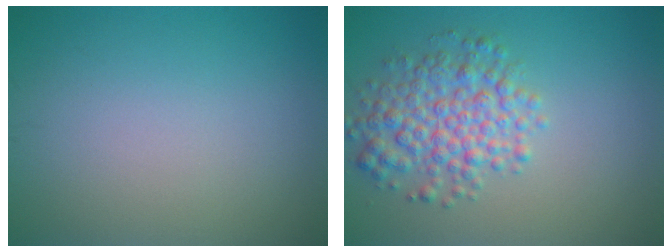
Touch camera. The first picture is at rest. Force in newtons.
{"total": 4.9, "press": 4.9, "slide": 0.1}